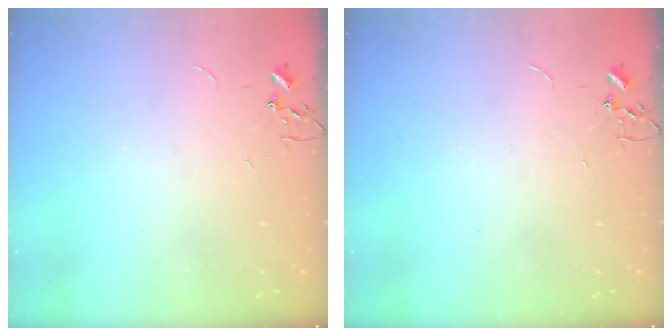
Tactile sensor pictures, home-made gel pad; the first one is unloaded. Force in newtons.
{"total": 0.0}